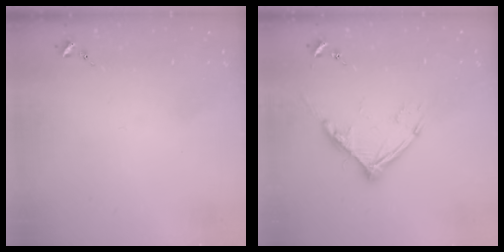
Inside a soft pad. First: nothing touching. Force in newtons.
{"total": 10.7, "press": 10.6, "slide": 1.1}